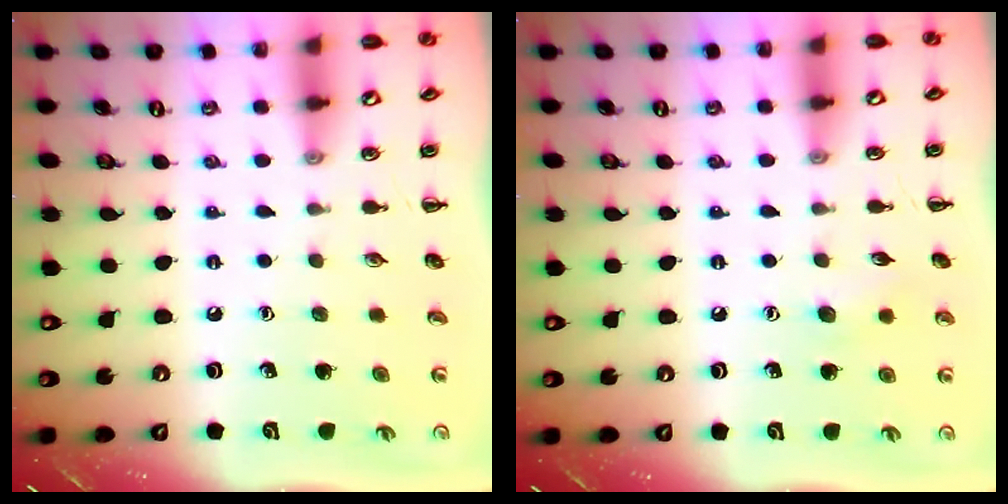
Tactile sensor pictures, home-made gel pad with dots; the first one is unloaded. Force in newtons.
{"total": 5.6, "press": 5.5, "slide": 1.4}